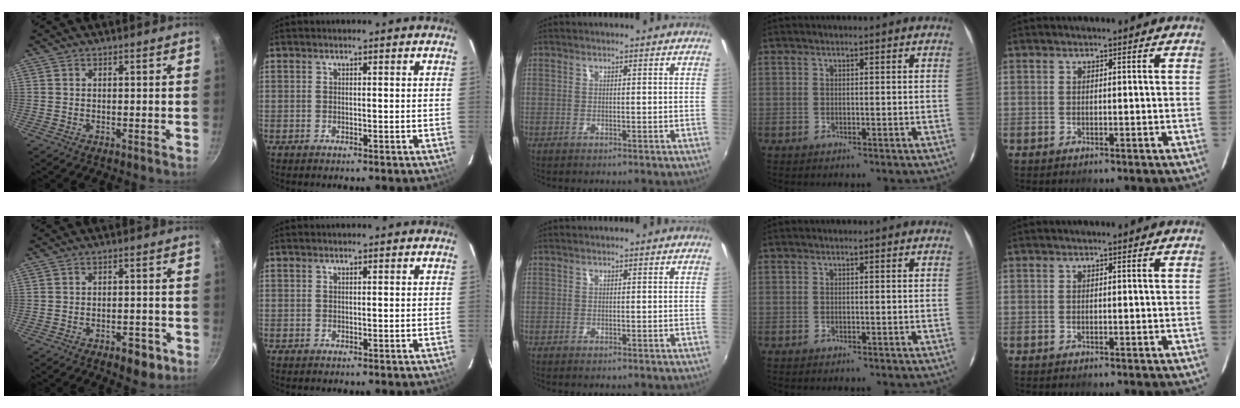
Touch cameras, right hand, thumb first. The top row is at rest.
{"thumb": {"total": 5.6, "force": [-3.0, 3.0, 3.7], "torque": [-0.035, 0.022, -0.032]}}